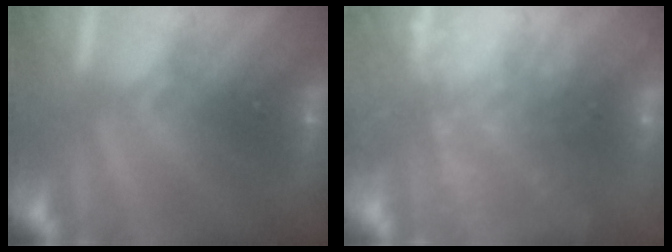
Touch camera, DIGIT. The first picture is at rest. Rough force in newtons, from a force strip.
{"total": 7.3}